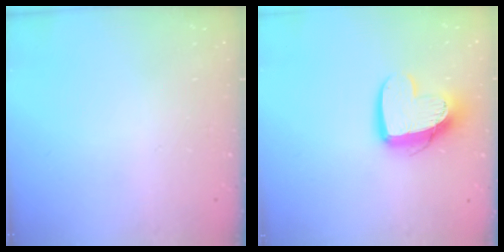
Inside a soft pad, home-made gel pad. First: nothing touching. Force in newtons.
{"total": 12.9, "press": 12.8, "slide": 1.1}